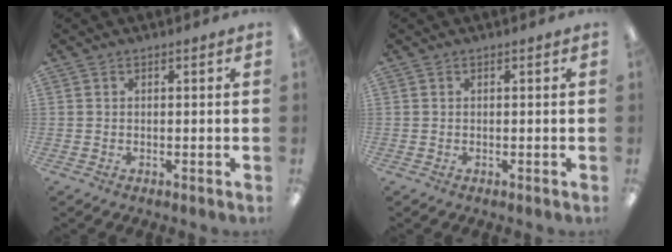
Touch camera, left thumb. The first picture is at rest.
{"total": 0.0}